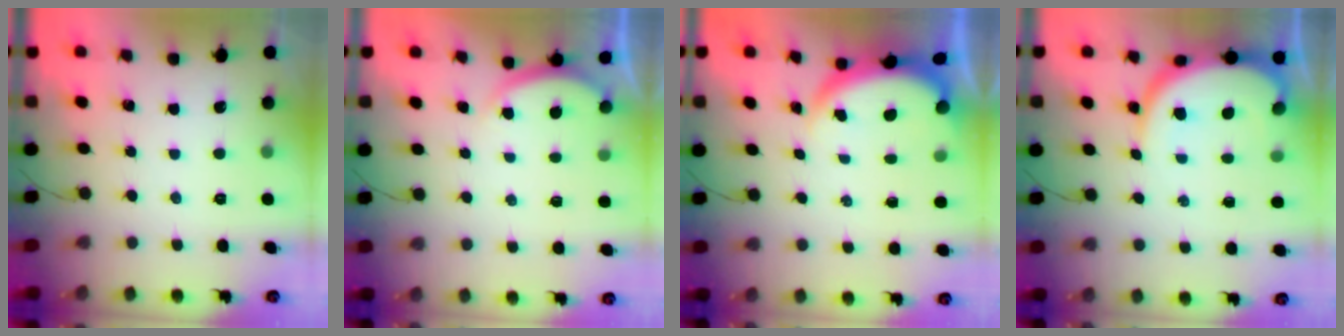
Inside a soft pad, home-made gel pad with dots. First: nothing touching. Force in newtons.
{"total": 3.0, "press": 2.9, "slide": 0.6}
{"total": 3.8, "press": 3.8, "slide": 0.2}
{"total": 10.0, "press": 9.9, "slide": 1.1}